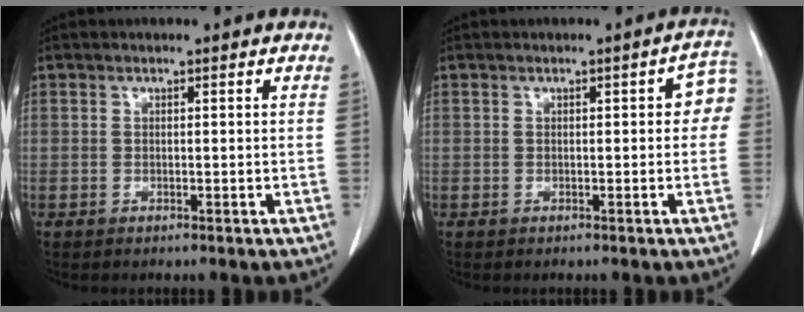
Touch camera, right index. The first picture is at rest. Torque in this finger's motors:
{"motor_torque": [0.31, -0.04, 0.07, 0.00]}